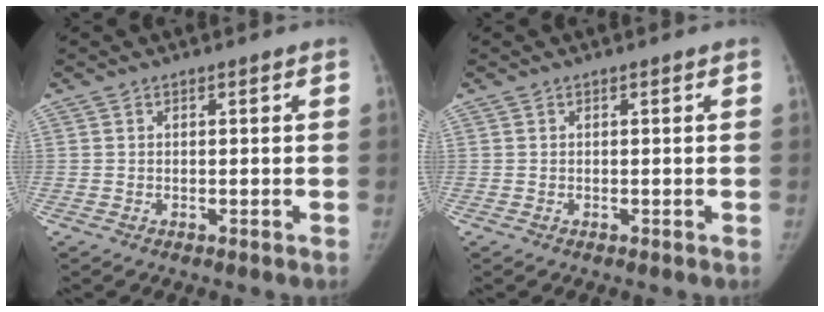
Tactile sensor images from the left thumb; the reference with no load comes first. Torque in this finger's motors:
{"motor_torque": [-0.05, 0.00, 0.01, 0.13, 0.00]}